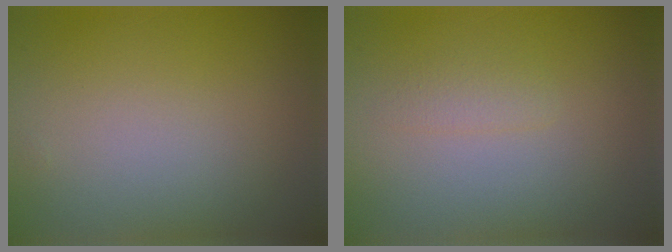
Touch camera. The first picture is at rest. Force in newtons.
{"total": 1.0, "press": 1.0, "slide": 0.1}